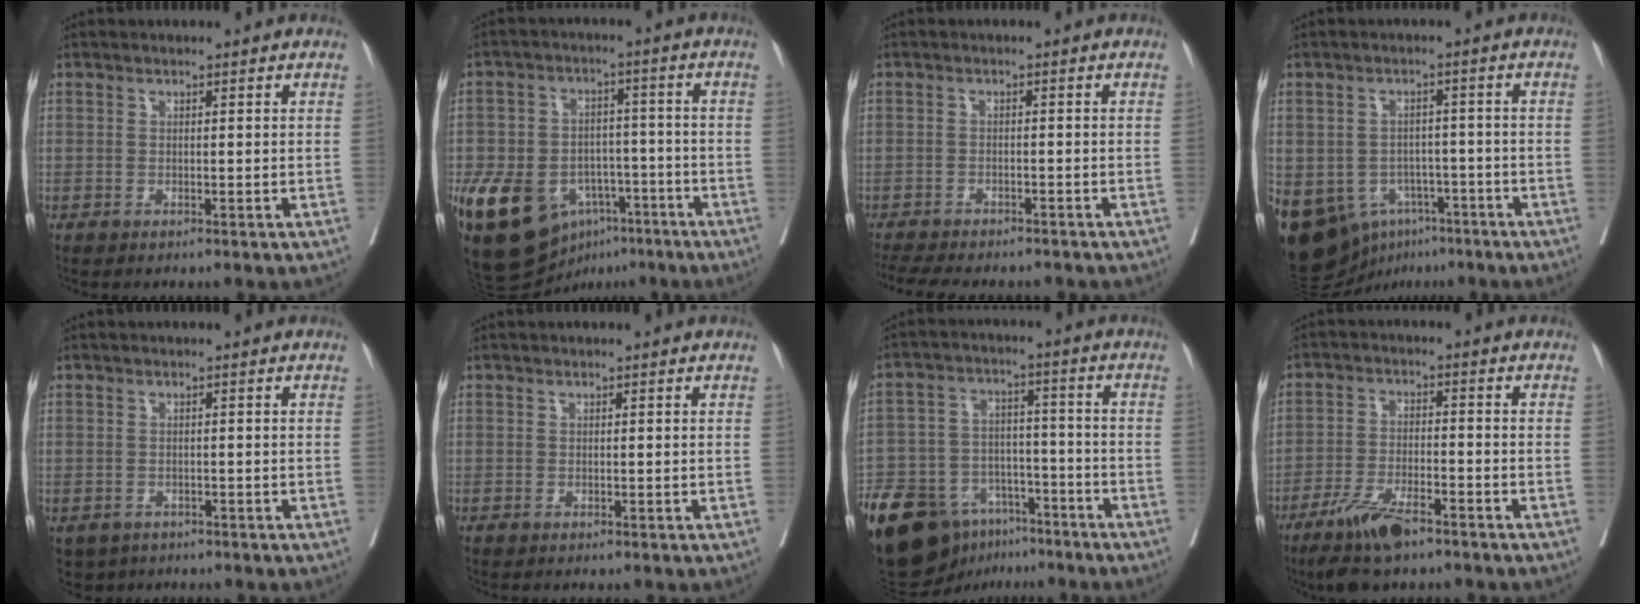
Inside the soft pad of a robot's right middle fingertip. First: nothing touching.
{"total": 17.4, "force": [-8.7, 11.4, 9.9], "torque": [-0.198, 0.012, -0.131]}
{"total": 11.2, "force": [-10.0, 2.6, 4.5], "torque": [-0.077, -0.009, -0.138]}
{"total": 20.0, "force": [-9.9, 14.6, 9.3], "torque": [-0.254, -0.002, -0.132]}
{"total": 3.4, "force": [-2.2, 2.5, 0.7], "torque": [-0.009, -0.001, -0.032]}
{"total": 0.0}
{"total": 20.9, "force": [-13.6, 11.7, 10.7], "torque": [-0.257, 0.004, -0.227]}
{"total": 8.6, "force": [-6.1, 2.1, 5.7], "torque": [-0.117, -0.015, -0.110]}